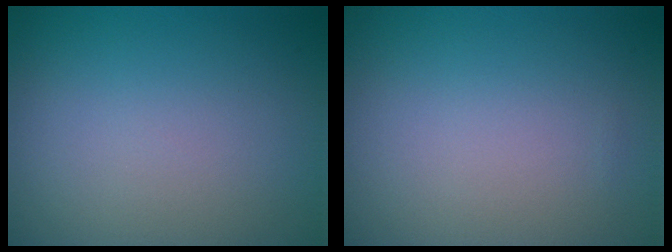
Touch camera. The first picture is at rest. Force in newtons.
{"total": 0.0}